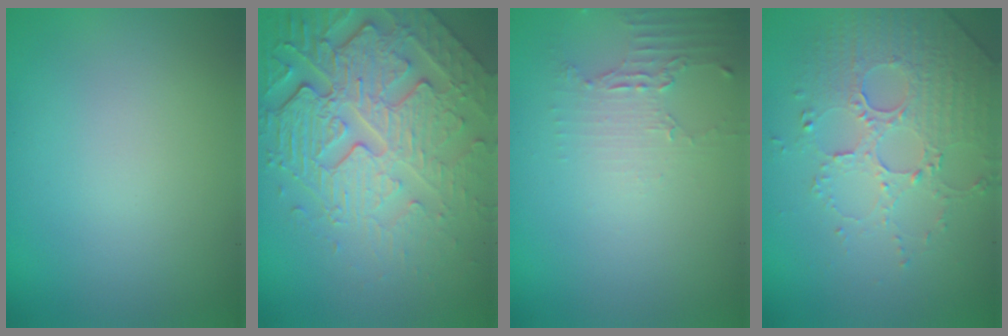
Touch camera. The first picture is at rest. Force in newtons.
{"total": 8.0, "press": 5.9, "slide": 5.4}
{"total": 1.9, "press": 1.4, "slide": 1.3}
{"total": 5.1, "press": 3.6, "slide": 3.6}